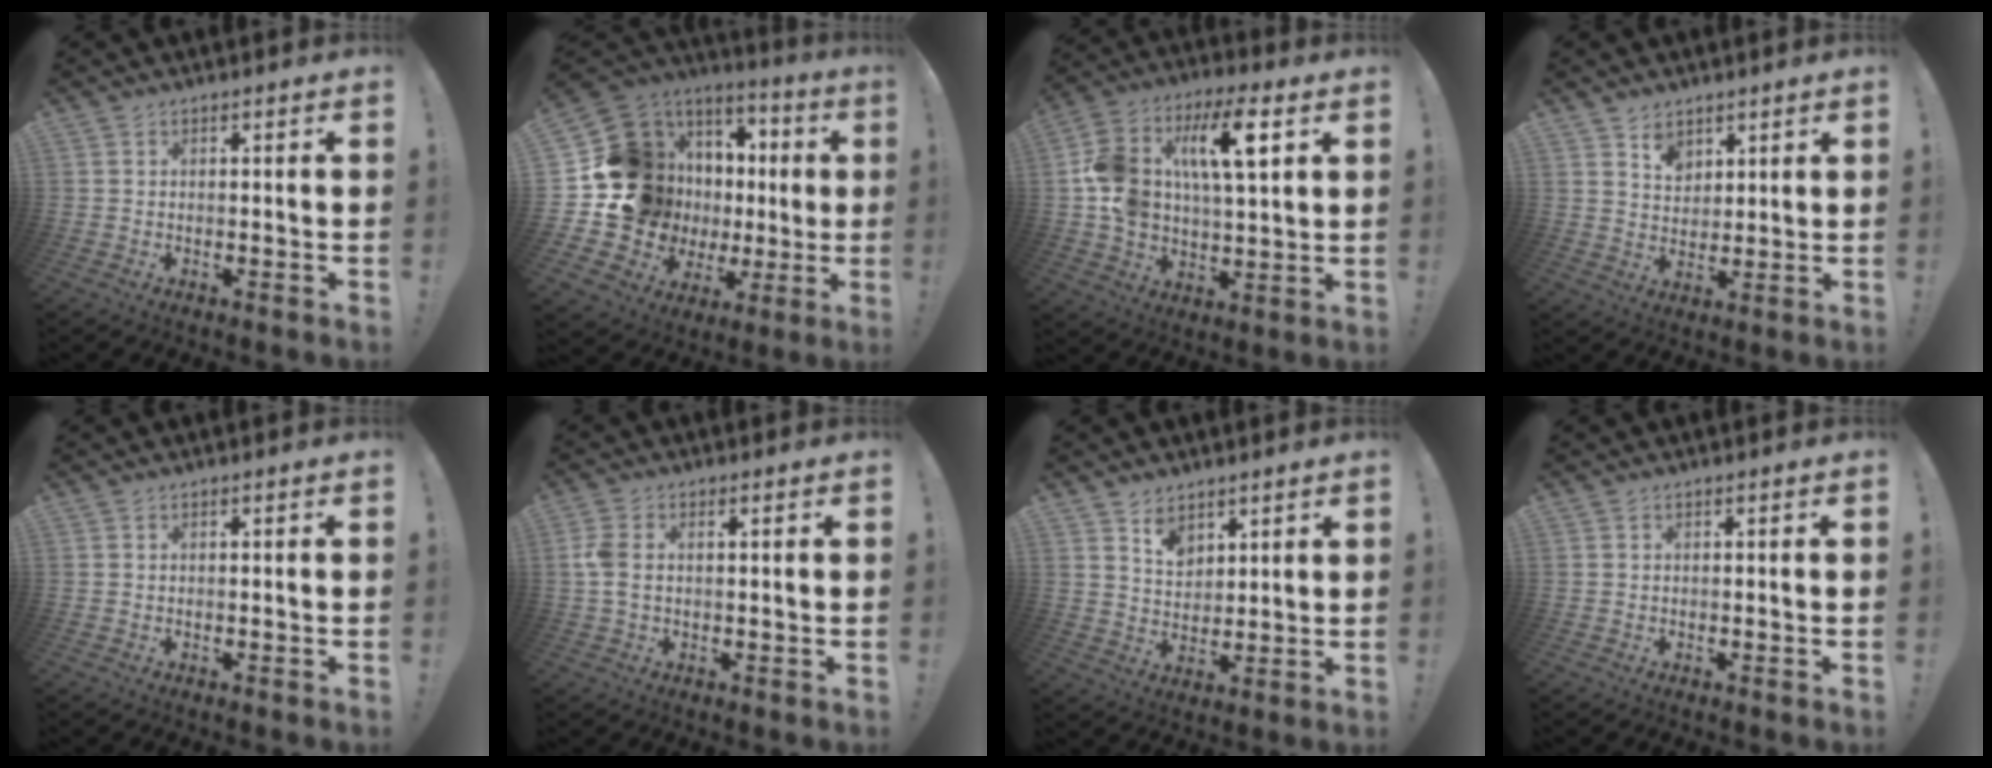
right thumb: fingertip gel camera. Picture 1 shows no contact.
{"total": 17.7, "force": [2.0, 15.4, 8.5], "torque": [-0.144, -0.039, 0.089]}
{"total": 16.8, "force": [5.7, 9.3, 12.8], "torque": [-0.236, -0.005, 0.094]}
{"total": 6.0, "force": [4.1, 4.1, 1.4], "torque": [-0.014, -0.029, 0.075]}
{"total": 0.0}
{"total": 4.4, "force": [0.4, 2.6, 3.5], "torque": [-0.087, 0.009, 0.007]}
{"total": 6.5, "force": [4.8, 4.2, 1.6], "torque": [-0.020, -0.036, 0.089]}
{"total": 0.0}